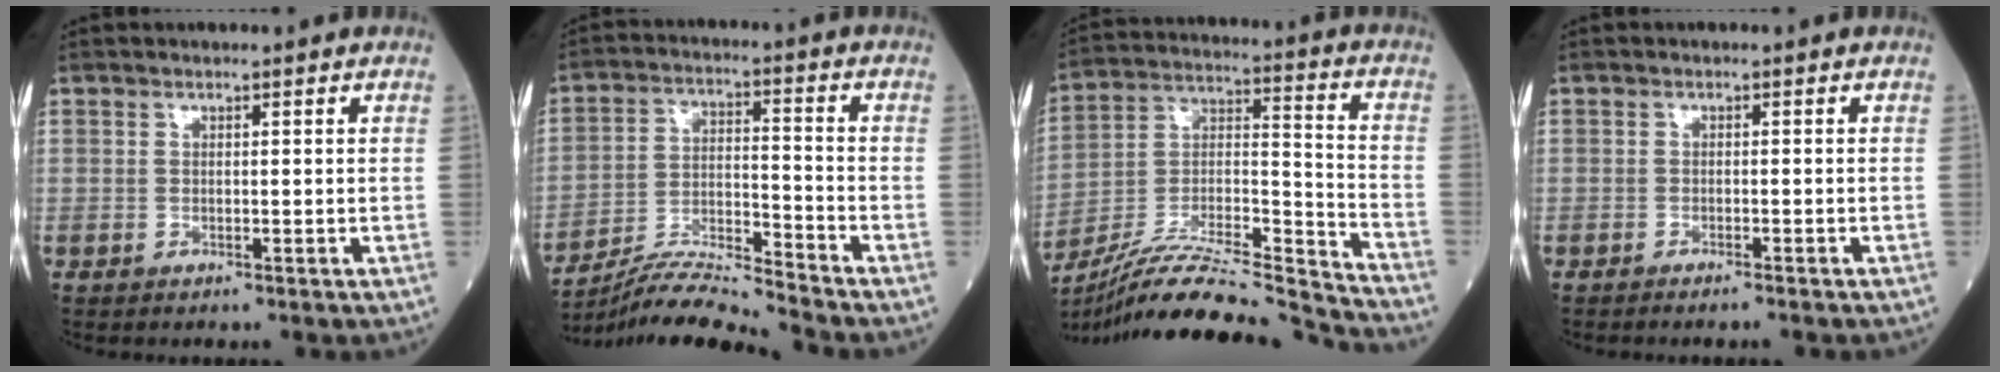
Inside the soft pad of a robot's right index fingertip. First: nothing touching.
{"total": 9.8, "force": [-9.3, -2.2, 2.0], "torque": [-0.040, 0.003, -0.172]}
{"total": 24.7, "force": [-23.2, -0.6, 8.4], "torque": [-0.153, -0.008, -0.375]}
{"total": 2.0, "force": [-1.7, 0.0, 0.9], "torque": [-0.012, -0.001, -0.019]}